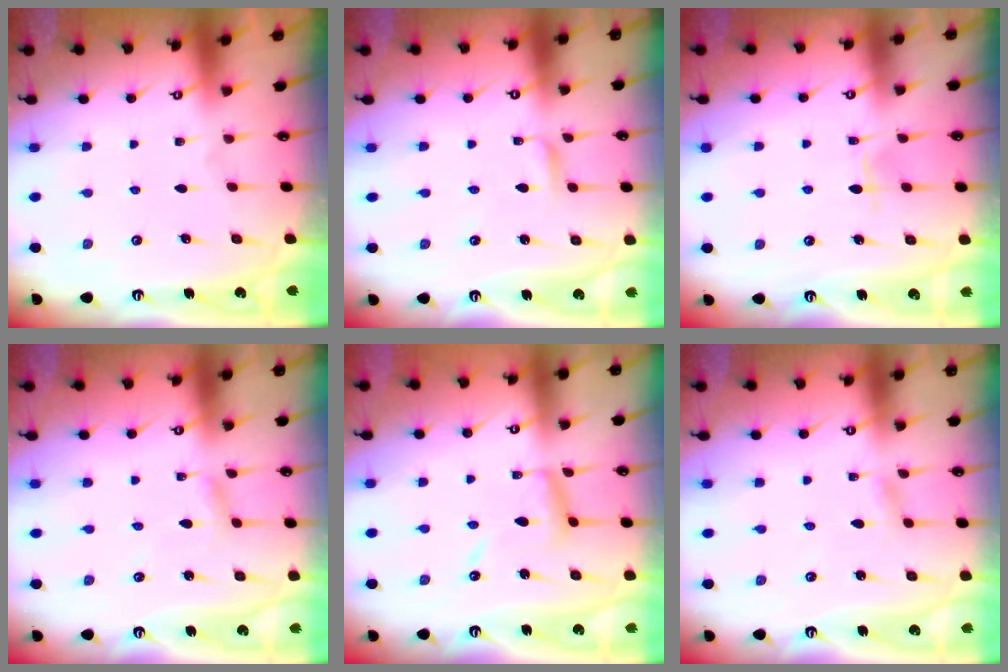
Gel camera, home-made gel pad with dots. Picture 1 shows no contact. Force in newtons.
{"total": 1.7, "press": 1.7, "slide": 0.1}
{"total": 5.2, "press": 5.1, "slide": 0.8}
{"total": 2.5, "press": 2.5, "slide": 0.2}
{"total": 9.6, "press": 9.6, "slide": 0.7}
{"total": 1.1, "press": 1.1, "slide": 0.1}